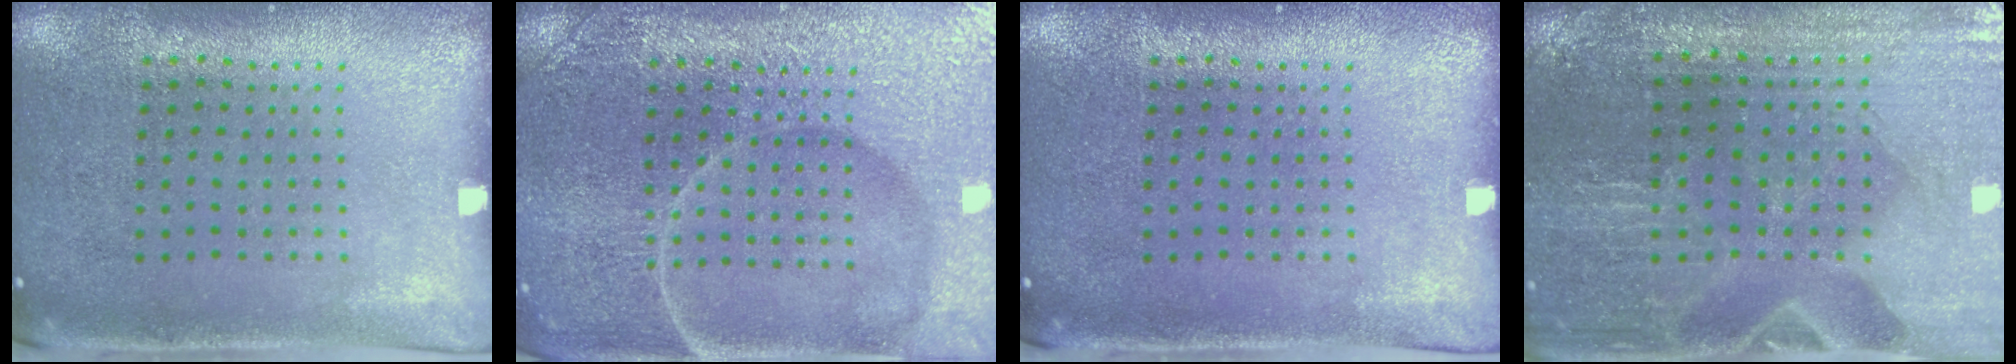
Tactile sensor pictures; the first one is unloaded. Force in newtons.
{"total": 7.6, "press": 7.5, "slide": 1.0}
{"total": 0.0}
{"total": 1.2, "press": 1.2, "slide": 0.0}